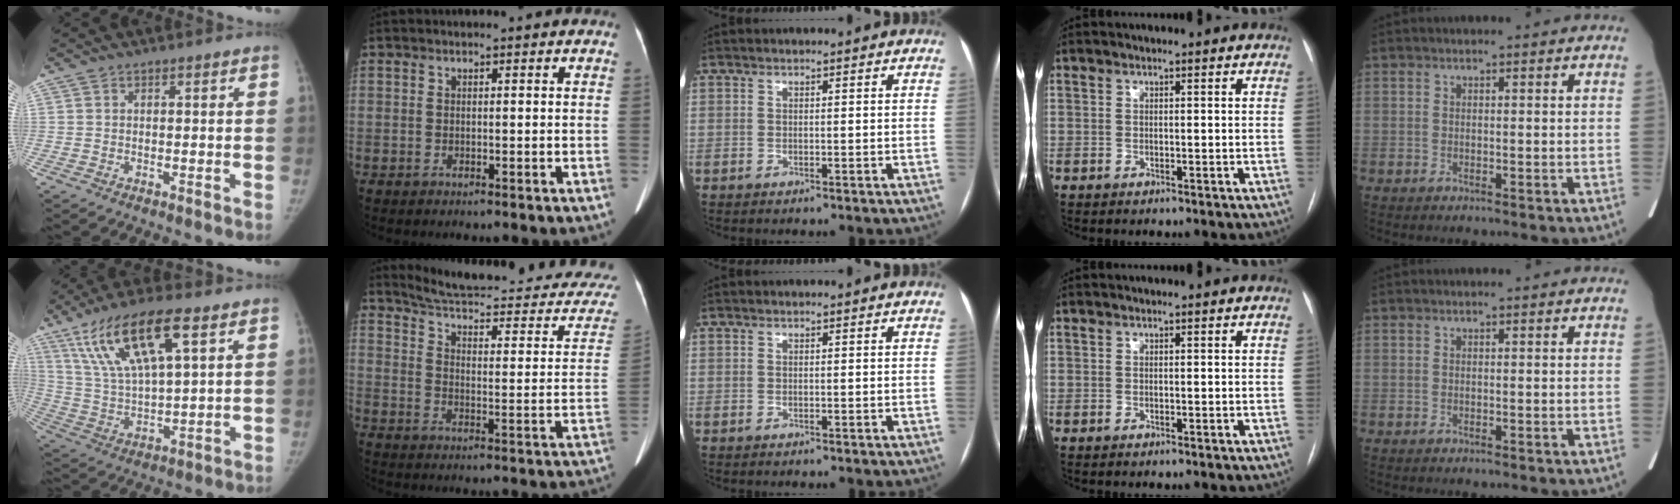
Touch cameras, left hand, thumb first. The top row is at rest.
{"thumb": {"total": 17.3, "force": [8.7, 5.4, 14.0], "torque": [-0.258, -0.015, 0.167]}, "index": {"total": 26.9, "force": [25.7, 2.9, 7.3], "torque": [-0.094, -0.105, 0.315]}}